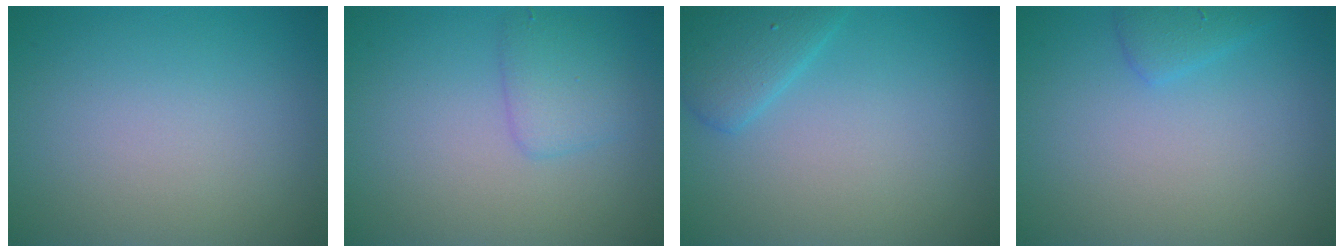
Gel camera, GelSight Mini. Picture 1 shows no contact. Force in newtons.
{"total": 2.2, "press": 2.2, "slide": 0.1}
{"total": 2.9, "press": 2.9, "slide": 0.1}
{"total": 1.4, "press": 1.4, "slide": 0.1}